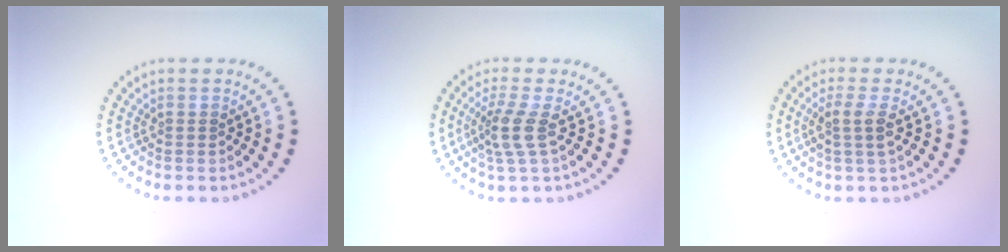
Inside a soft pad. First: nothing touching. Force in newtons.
{"total": 2.6, "press": 2.1, "slide": 1.6}
{"total": 2.1, "press": 1.8, "slide": 1.2}